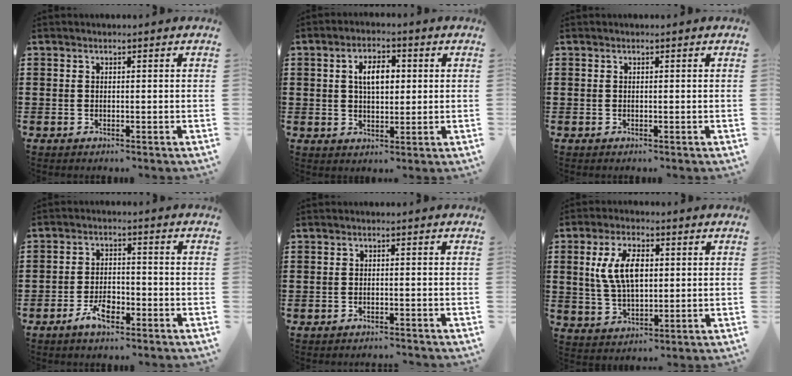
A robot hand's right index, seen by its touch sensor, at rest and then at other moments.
{"total": 4.4, "force": [0.8, 2.3, 3.7], "torque": [-0.070, 0.007, 0.009]}
{"total": 0.0}
{"total": 4.0, "force": [-2.5, 1.7, 2.7], "torque": [-0.050, 0.008, -0.049]}
{"total": 0.8, "force": [-0.8, 0.0, 0.1], "torque": [-0.003, 0.000, -0.016]}
{"total": 8.4, "force": [1.6, 4.3, 7.0], "torque": [-0.151, 0.006, 0.021]}